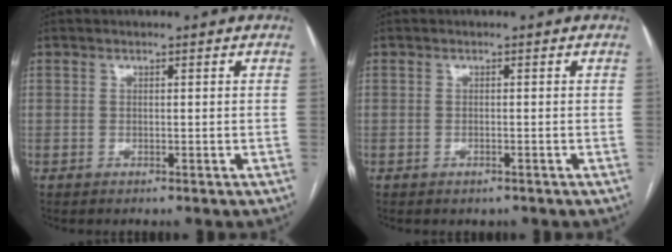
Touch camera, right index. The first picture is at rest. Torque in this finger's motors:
{"motor_torque": [0.21, -0.03, 0.09, 0.01]}